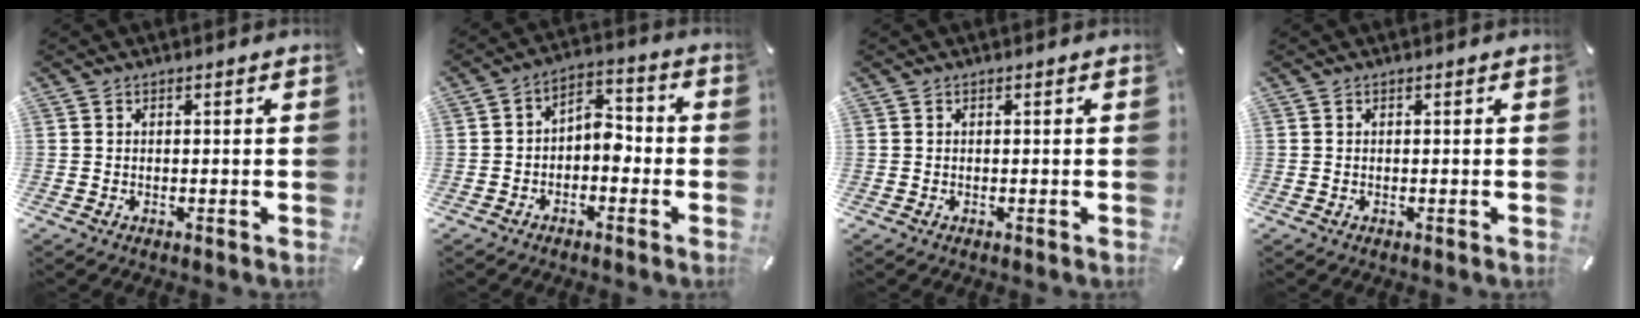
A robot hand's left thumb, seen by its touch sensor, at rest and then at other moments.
{"total": 5.6, "force": [-2.3, 3.7, 3.4], "torque": [-0.056, 0.015, -0.044]}
{"total": 0.0}
{"total": 0.0}